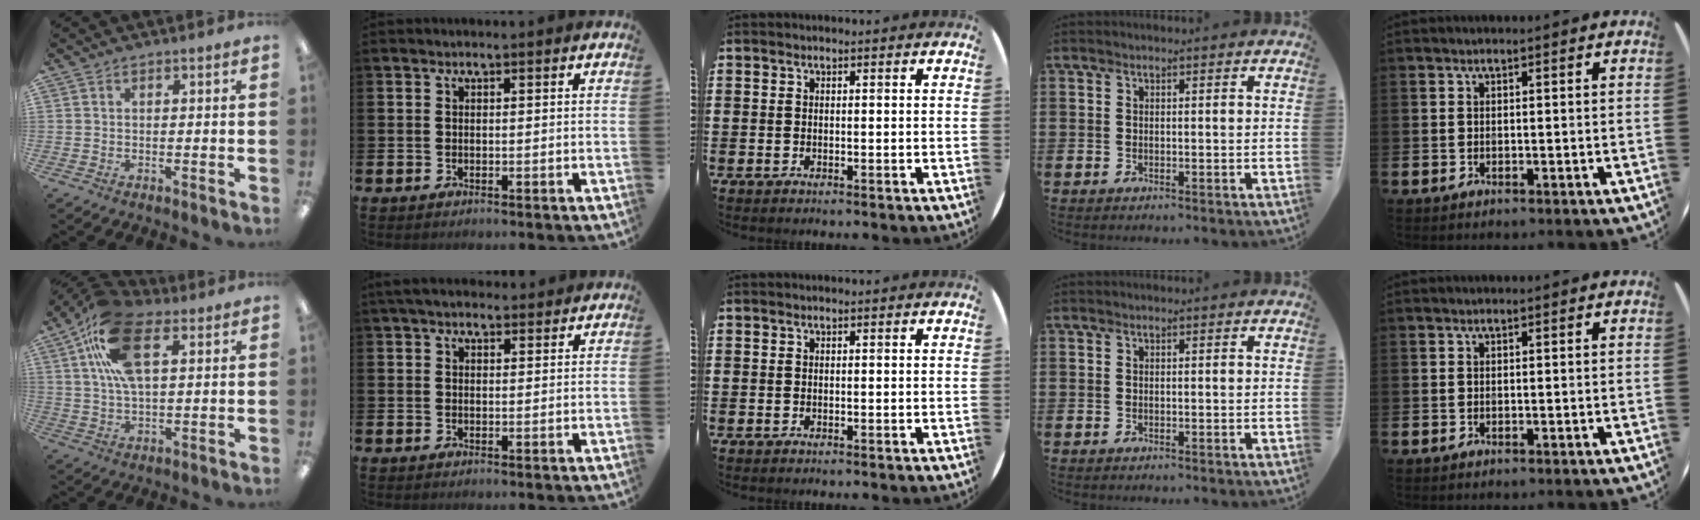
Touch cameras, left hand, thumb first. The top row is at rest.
{"thumb": {"total": 17.2, "force": [7.0, 8.7, 13.1], "torque": [-0.250, 0.003, 0.126]}, "index": {"total": 4.1, "force": [3.7, 1.5, 1.0], "torque": [-0.020, -0.011, 0.068]}}